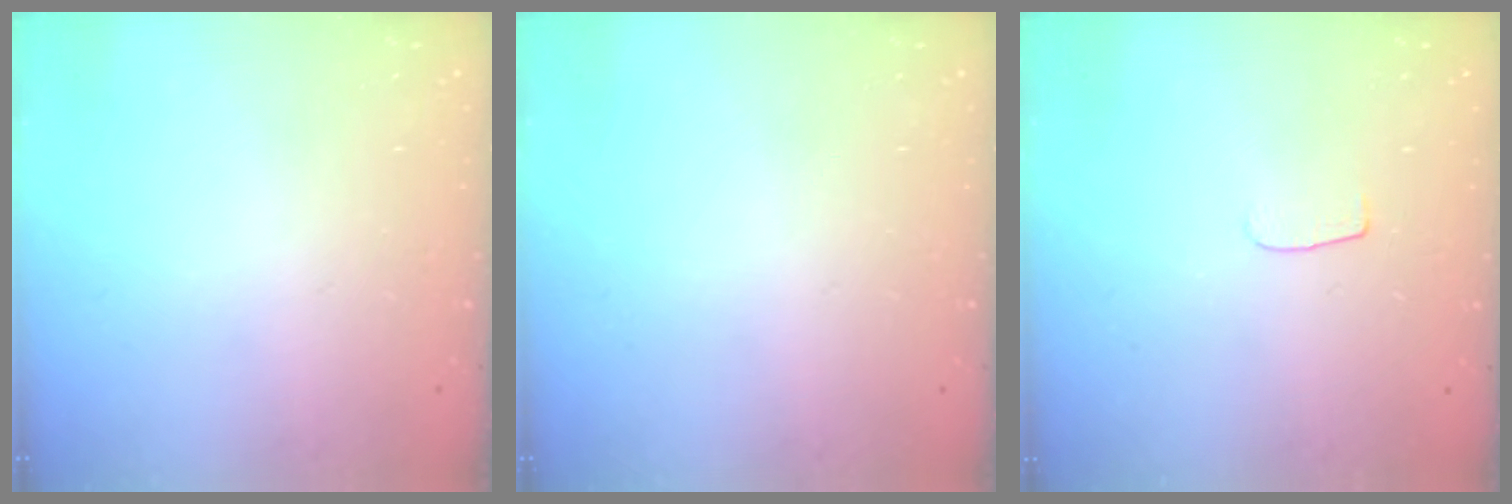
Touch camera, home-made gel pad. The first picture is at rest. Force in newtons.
{"total": 0.0}
{"total": 3.3, "press": 3.3, "slide": 0.3}